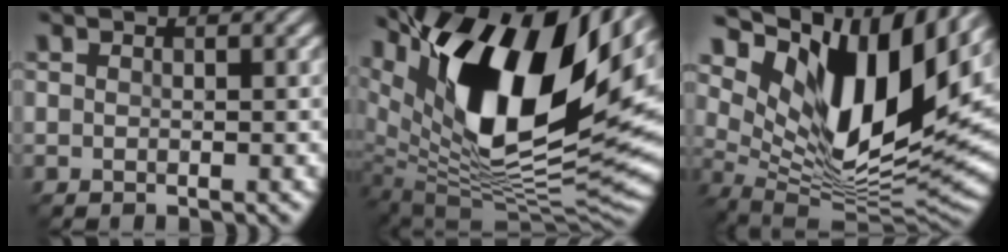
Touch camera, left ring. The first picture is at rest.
{"total": 16.7, "force": [7.3, 6.9, 13.3], "torque": [-0.238, -0.001, 0.125]}
{"total": 14.2, "force": [6.6, 5.3, 11.4], "torque": [-0.204, -0.002, 0.126]}